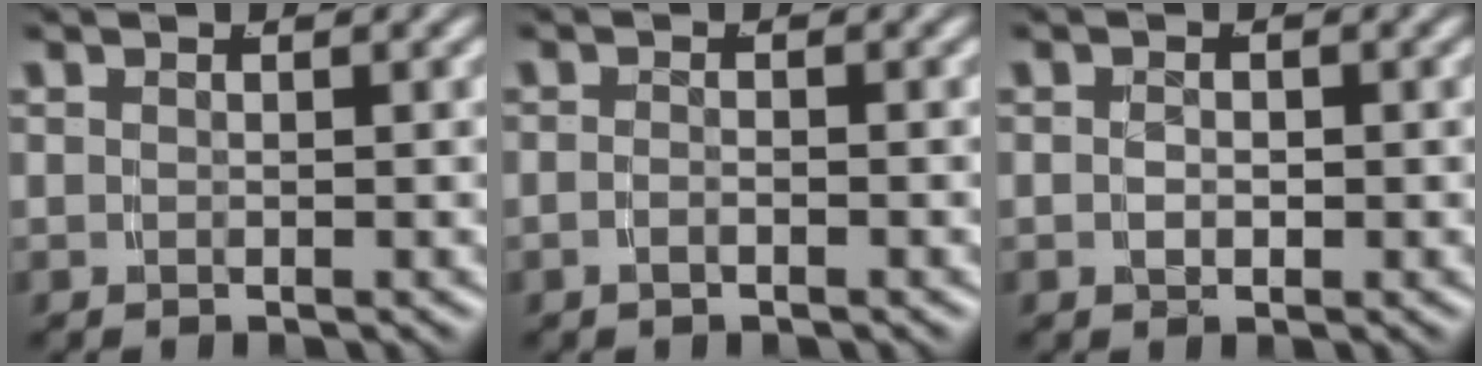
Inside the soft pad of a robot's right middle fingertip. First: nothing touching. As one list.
[{"total": 1.0, "force": [-0.9, 0.0, 0.5], "torque": [-0.015, -0.003, -0.014]}, {"total": 1.0, "force": [-0.4, 0.5, 0.7], "torque": [-0.019, -0.007, -0.002]}]